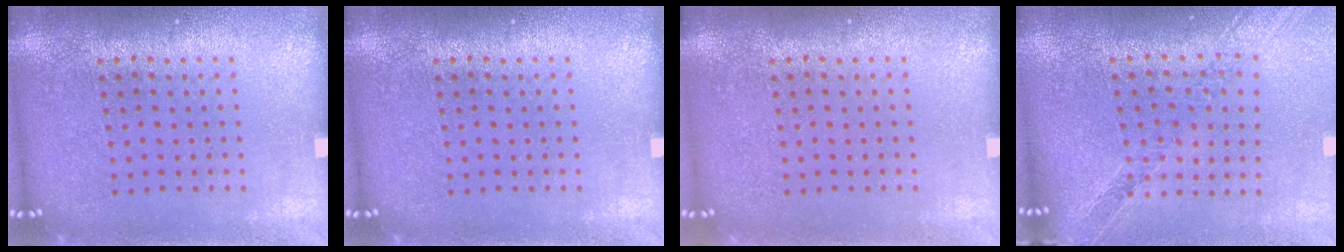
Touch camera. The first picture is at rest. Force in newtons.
{"total": 0.0}
{"total": 0.0}
{"total": 1.1, "press": 1.0, "slide": 0.1}